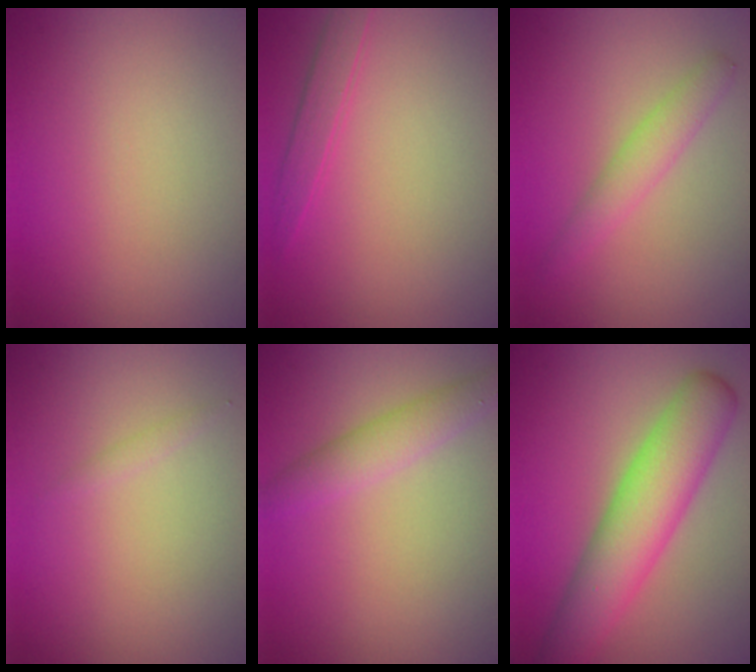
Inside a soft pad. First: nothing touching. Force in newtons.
{"total": 1.6, "press": 1.6, "slide": 0.1}
{"total": 2.3, "press": 2.3, "slide": 0.1}
{"total": 0.5, "press": 0.5, "slide": 0.0}
{"total": 2.5, "press": 2.5, "slide": 0.0}
{"total": 7.0, "press": 7.0, "slide": 0.2}